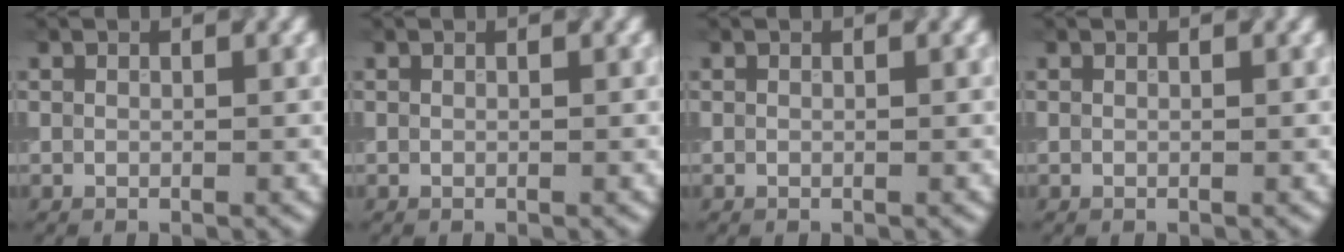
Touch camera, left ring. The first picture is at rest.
{"total": 0.0}
{"total": 0.0}
{"total": 0.0}